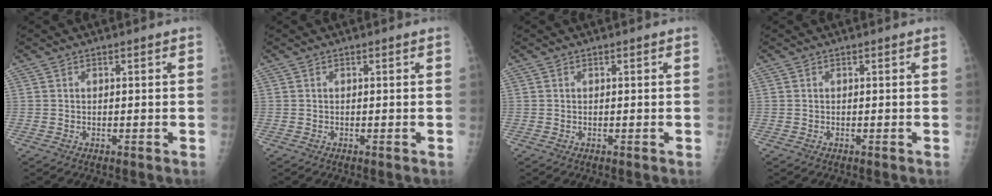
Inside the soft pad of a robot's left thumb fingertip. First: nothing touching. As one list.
[{"total": 0.0}, {"total": 0.0}, {"total": 0.0}]